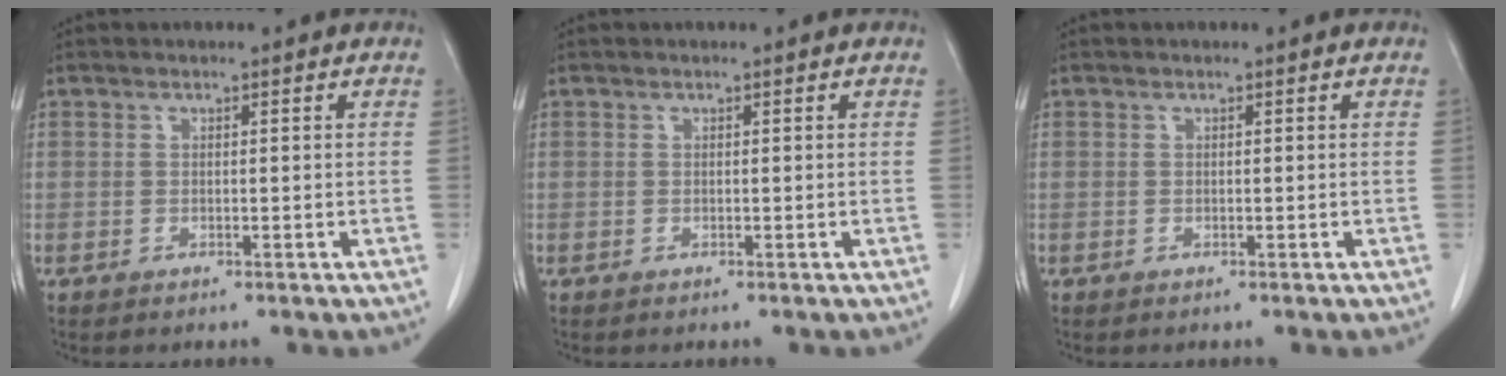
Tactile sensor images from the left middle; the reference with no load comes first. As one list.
[{"total": 0.0}, {"total": 0.0}]